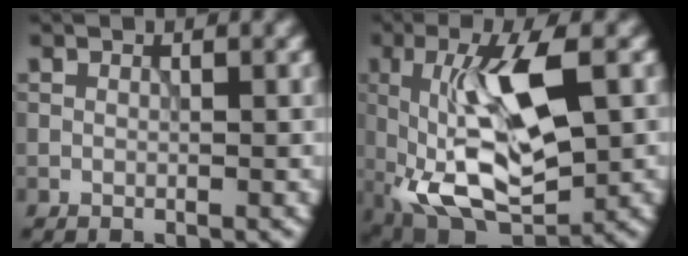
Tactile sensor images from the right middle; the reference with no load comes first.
{"total": 11.4, "force": [-0.8, 4.4, 10.5], "torque": [-0.195, 0.004, -0.019]}